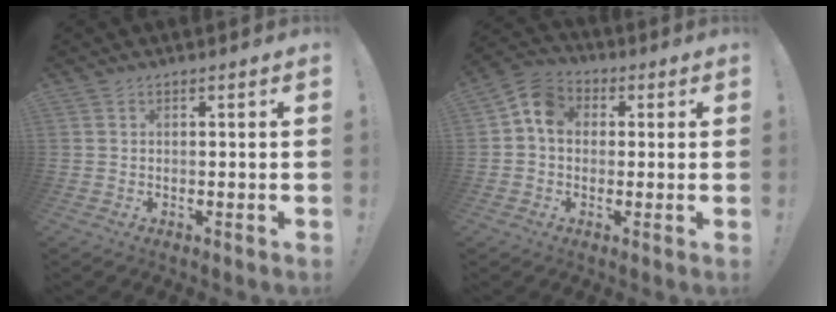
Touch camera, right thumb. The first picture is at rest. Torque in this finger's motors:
{"motor_torque": [0.97, 0.99, 0.16, 0.31, 0.06]}